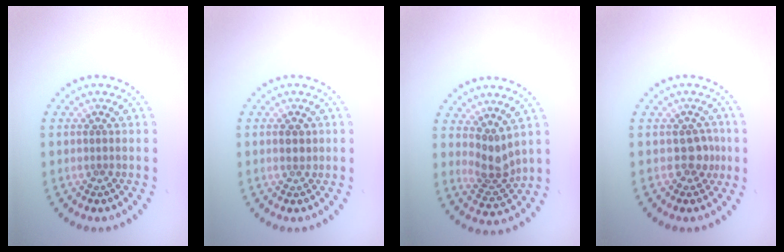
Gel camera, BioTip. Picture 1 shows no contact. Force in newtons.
{"total": 1.2, "press": 1.2, "slide": 0.3}
{"total": 2.8, "press": 2.1, "slide": 1.8}
{"total": 1.7, "press": 1.4, "slide": 0.9}